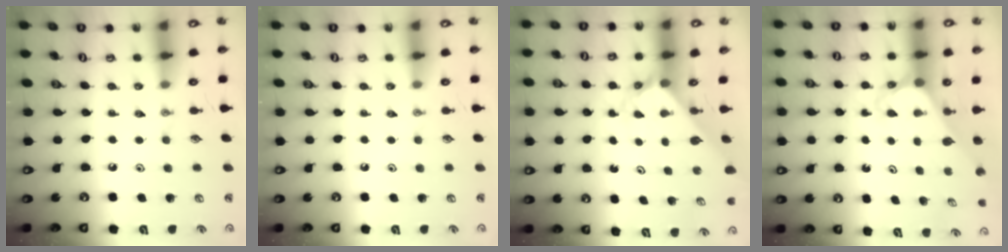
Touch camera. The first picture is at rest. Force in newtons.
{"total": 0.0}
{"total": 2.3, "press": 2.3, "slide": 0.2}
{"total": 2.7, "press": 2.7, "slide": 0.2}